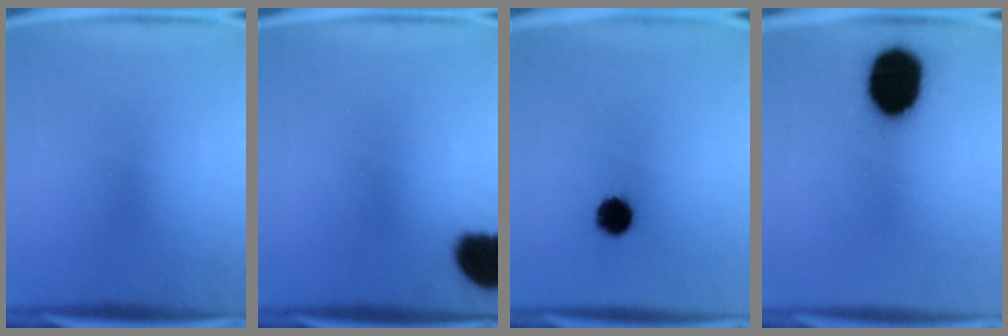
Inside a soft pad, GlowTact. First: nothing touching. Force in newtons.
{"total": 10.0}
{"total": 7.5}
{"total": 17.6}